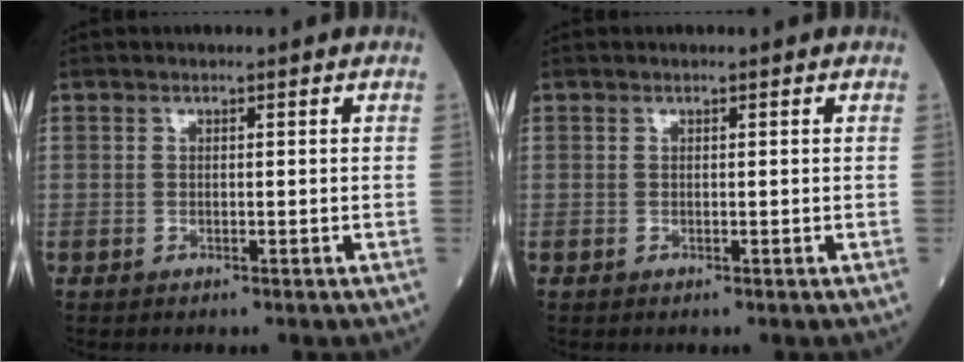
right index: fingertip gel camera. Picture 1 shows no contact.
{"total": 0.0}